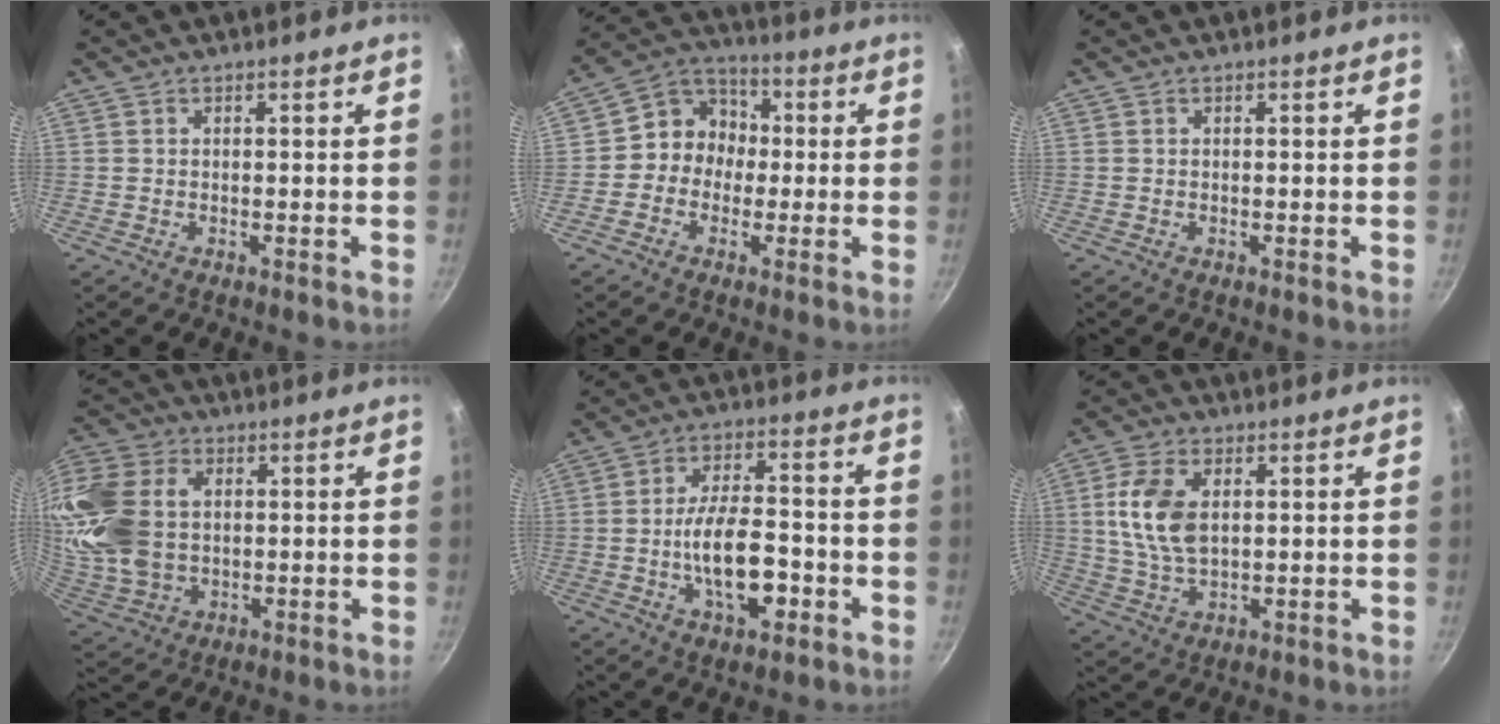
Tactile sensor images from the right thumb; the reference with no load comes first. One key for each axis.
{"total": 8.8, "fx": -0.7, "fy": 7.9, "fz": 3.8, "tx": -0.015, "ty": 0.030, "tz": -0.035}
{"total": 0.0}
{"total": 21.5, "fx": 2.7, "fy": 15.6, "fz": 14.5, "tx": -0.311, "ty": 0.006, "tz": 0.057}
{"total": 12.2, "fx": -3.5, "fy": 5.6, "fz": 10.2, "tx": -0.160, "ty": 0.028, "tz": -0.059}
{"total": 10.6, "fx": 1.9, "fy": 6.3, "fz": 8.3, "tx": -0.155, "ty": -0.004, "tz": 0.037}